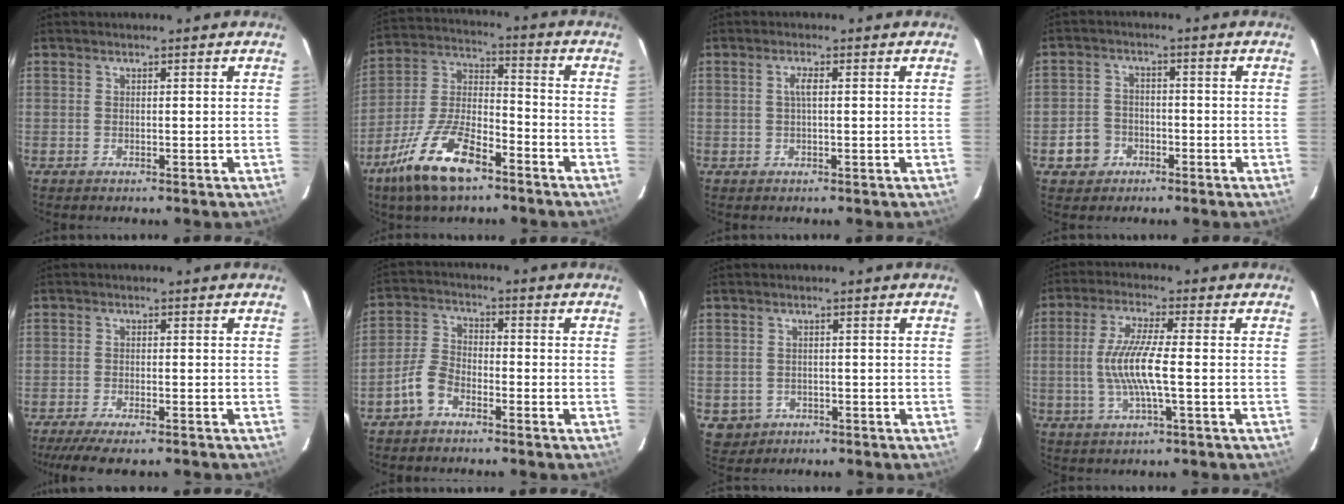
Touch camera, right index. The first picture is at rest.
{"total": 16.0, "force": [-10.1, 6.1, 10.9], "torque": [-0.232, -0.004, -0.188]}
{"total": 1.7, "force": [0.2, 0.3, 1.7], "torque": [-0.033, 0.004, 0.001]}
{"total": 5.3, "force": [-2.6, 4.6, 1.0], "torque": [-0.032, 0.018, -0.040]}
{"total": 8.3, "force": [-6.8, 1.4, 4.5], "torque": [-0.104, -0.027, -0.115]}
{"total": 5.6, "force": [-3.6, 3.0, 3.0], "torque": [-0.071, 0.017, -0.075]}
{"total": 4.1, "force": [-1.1, 3.8, 0.7], "torque": [-0.022, 0.005, -0.007]}
{"total": 9.2, "force": [-1.2, 0.8, 9.1], "torque": [-0.181, -0.003, -0.024]}